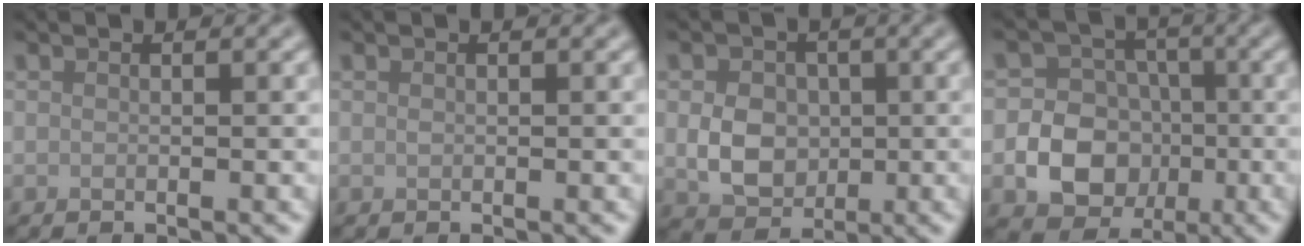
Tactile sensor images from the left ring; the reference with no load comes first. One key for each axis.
{"total": 0.0}
{"total": 4.6, "fx": -0.2, "fy": 3.6, "fz": 2.8, "tx": -0.048, "ty": -0.003, "tz": -0.003}
{"total": 8.4, "fx": -2.0, "fy": 7.5, "fz": 3.1, "tx": -0.028, "ty": 0.001, "tz": -0.059}